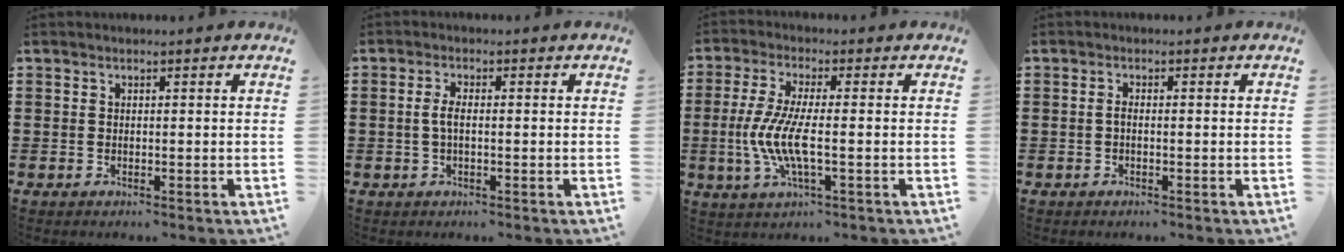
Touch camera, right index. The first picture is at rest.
{"total": 2.4, "force": [-0.1, 0.8, 2.3], "torque": [-0.049, -0.001, -0.006]}
{"total": 7.6, "force": [-1.6, 1.6, 7.2], "torque": [-0.168, -0.017, -0.039]}
{"total": 1.0, "force": [-0.4, 0.3, 0.9], "torque": [-0.024, -0.005, -0.009]}